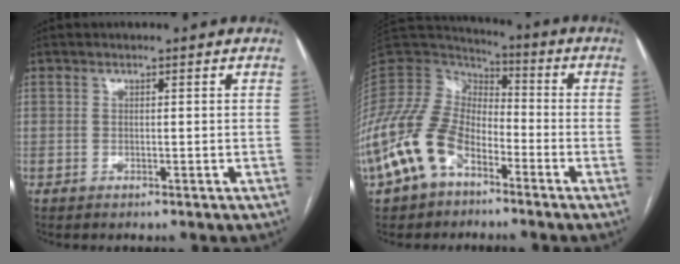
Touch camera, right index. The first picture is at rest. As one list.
[{"total": 14.9, "force": [-7.7, 8.7, 9.4], "torque": [-0.217, 0.008, -0.155]}]